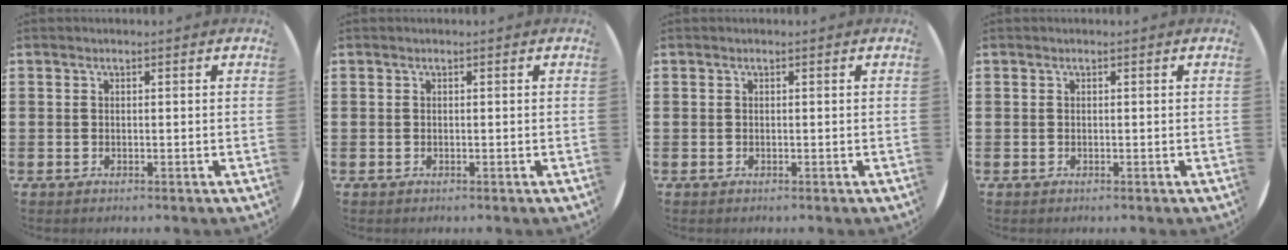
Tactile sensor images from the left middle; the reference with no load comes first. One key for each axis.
{"total": 0.0}
{"total": 0.0}
{"total": 0.0}